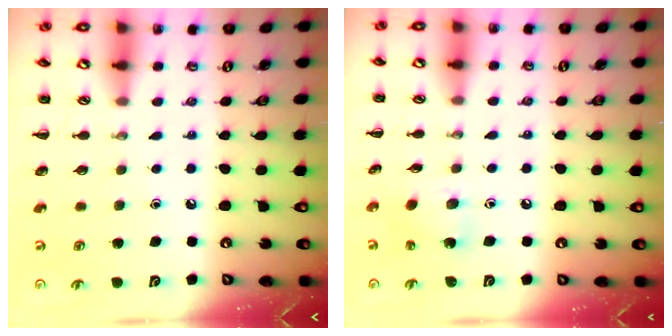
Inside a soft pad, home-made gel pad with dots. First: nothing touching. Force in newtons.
{"total": 4.5, "press": 4.4, "slide": 1.0}